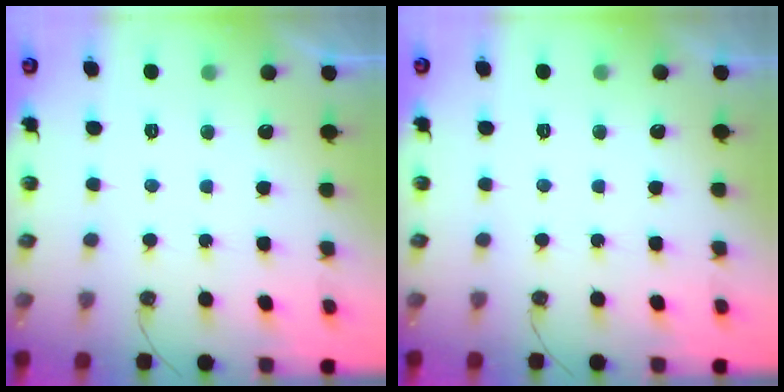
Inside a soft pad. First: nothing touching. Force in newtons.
{"total": 0.0}